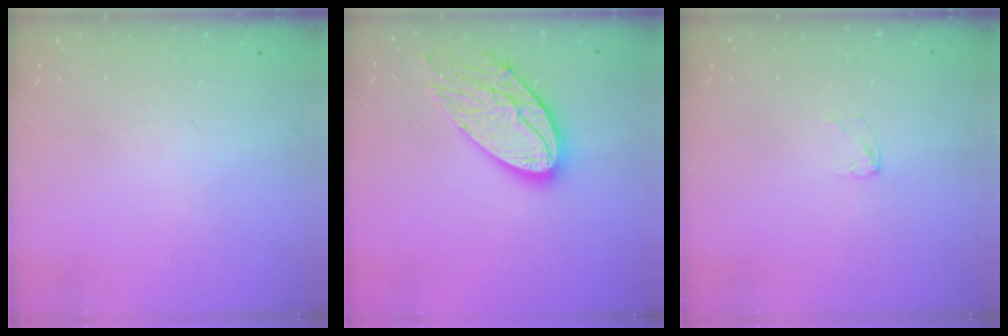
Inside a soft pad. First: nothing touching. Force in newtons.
{"total": 17.3, "press": 17.2, "slide": 1.5}
{"total": 2.2, "press": 2.2, "slide": 0.1}